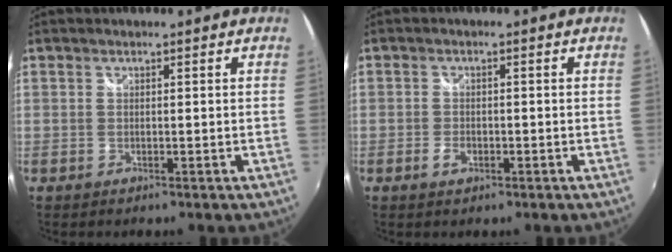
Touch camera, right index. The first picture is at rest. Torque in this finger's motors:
{"motor_torque": [0.22, -0.02, 0.08, 0.01]}